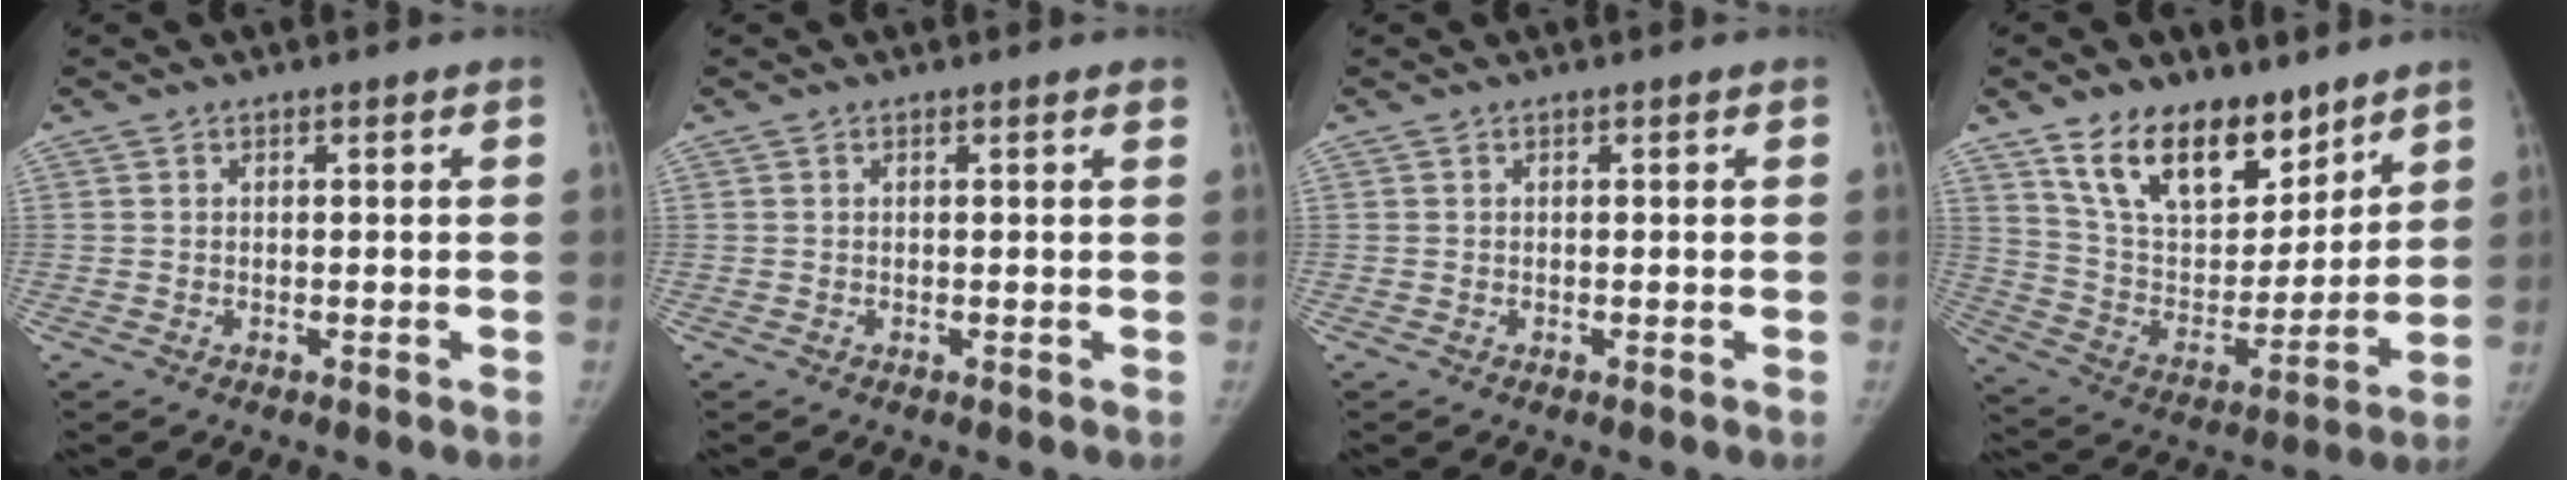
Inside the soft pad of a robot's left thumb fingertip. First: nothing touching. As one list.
[{"total": 0.7, "force": [0.5, 0.0, 0.5], "torque": [-0.005, 0.001, 0.003]}, {"total": 0.0}, {"total": 18.9, "force": [12.6, 10.0, 9.8], "torque": [-0.115, -0.070, 0.229]}]